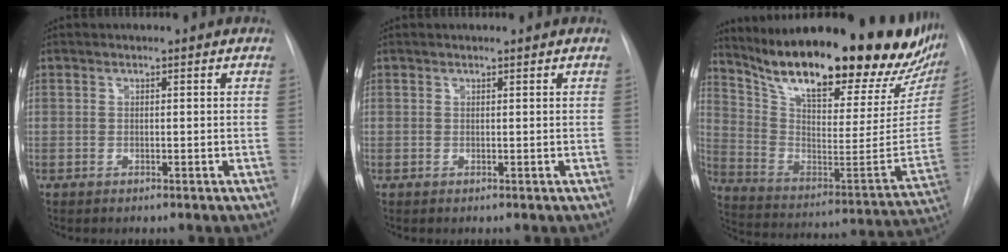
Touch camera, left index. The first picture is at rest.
{"total": 0.7, "force": [0.7, -0.1, 0.1], "torque": [-0.006, 0.004, 0.010]}
{"total": 31.3, "force": [25.3, 6.6, 17.2], "torque": [-0.284, -0.071, 0.355]}